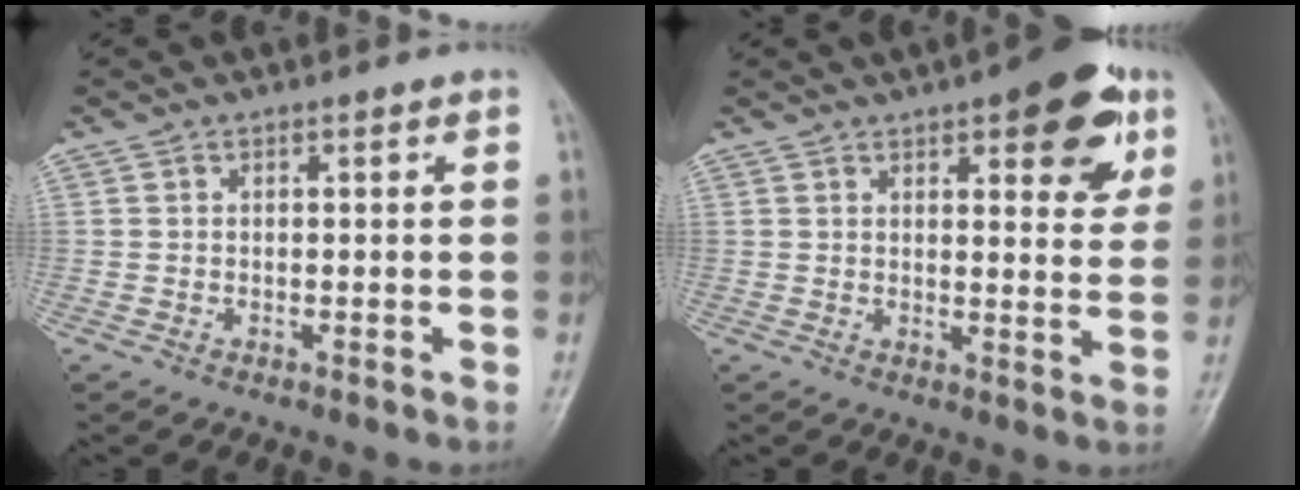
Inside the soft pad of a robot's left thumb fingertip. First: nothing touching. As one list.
[{"total": 11.9, "force": [6.1, 4.5, 9.2], "torque": [-0.081, -0.020, 0.071]}]